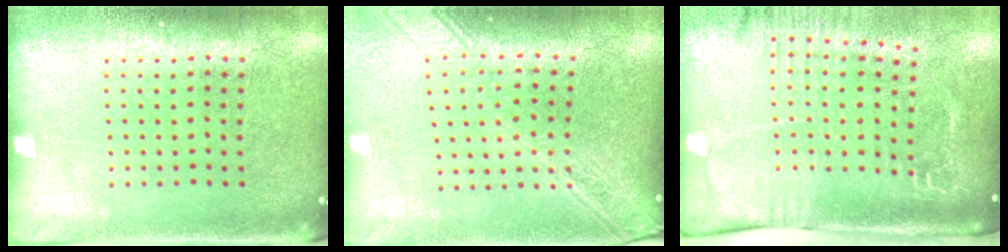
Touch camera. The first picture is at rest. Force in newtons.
{"total": 2.0, "press": 1.8, "slide": 1.0}
{"total": 2.7, "press": 2.1, "slide": 1.6}